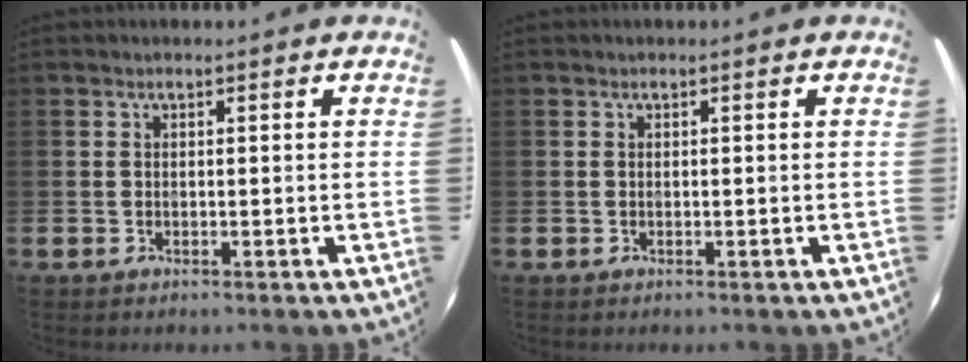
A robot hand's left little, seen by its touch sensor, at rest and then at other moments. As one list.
[{"total": 0.0}]